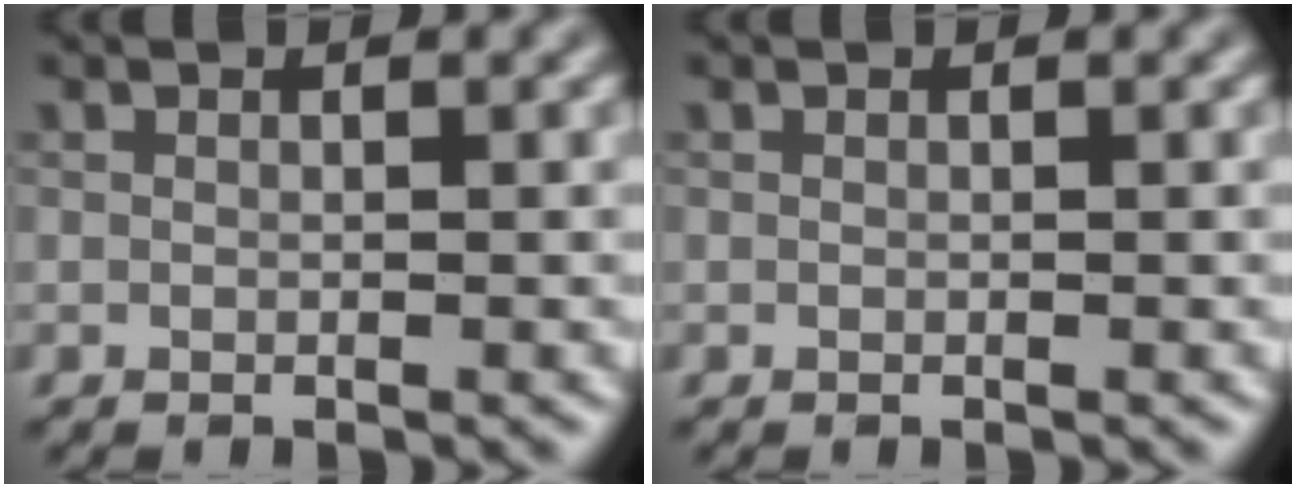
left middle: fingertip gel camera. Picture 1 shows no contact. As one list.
[{"total": 0.0}]